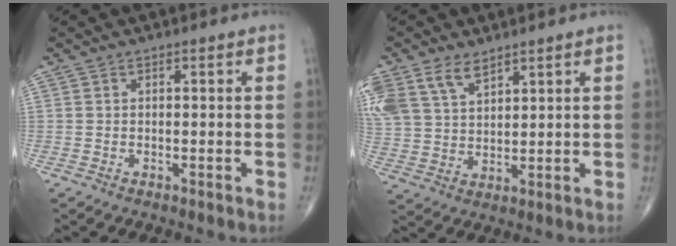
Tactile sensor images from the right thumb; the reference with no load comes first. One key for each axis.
{"total": 12.6, "fx": 7.4, "fy": 7.4, "fz": 7.0, "tx": -0.158, "ty": -0.005, "tz": 0.154}